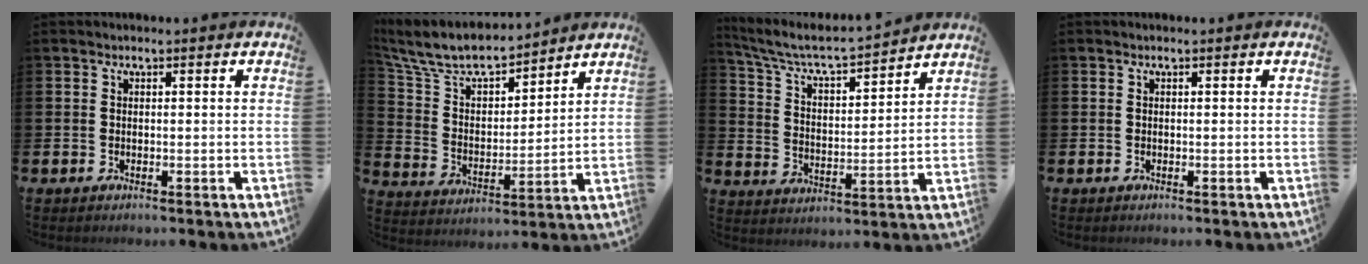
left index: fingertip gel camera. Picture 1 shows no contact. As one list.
[{"total": 9.0, "force": [8.1, 2.4, 2.9], "torque": [-0.102, -0.054, 0.144]}, {"total": 6.7, "force": [6.2, 0.9, 2.4], "torque": [-0.081, -0.044, 0.103]}, {"total": 0.0}]